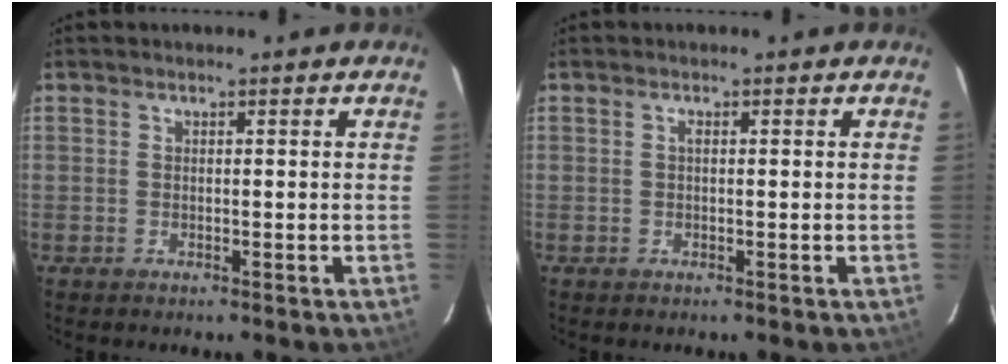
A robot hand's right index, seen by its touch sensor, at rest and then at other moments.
{"total": 0.5, "force": [0.1, 0.2, 0.5], "torque": [-0.010, 0.004, -0.001]}